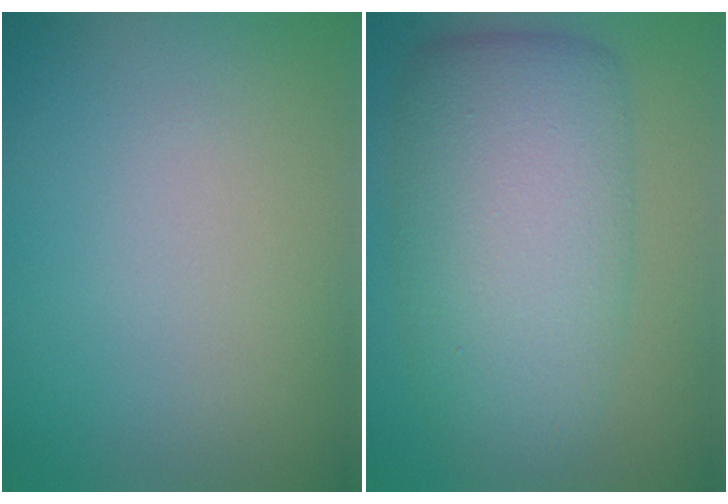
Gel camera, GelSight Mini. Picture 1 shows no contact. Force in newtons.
{"total": 10.0, "press": 10.0, "slide": 0.1}